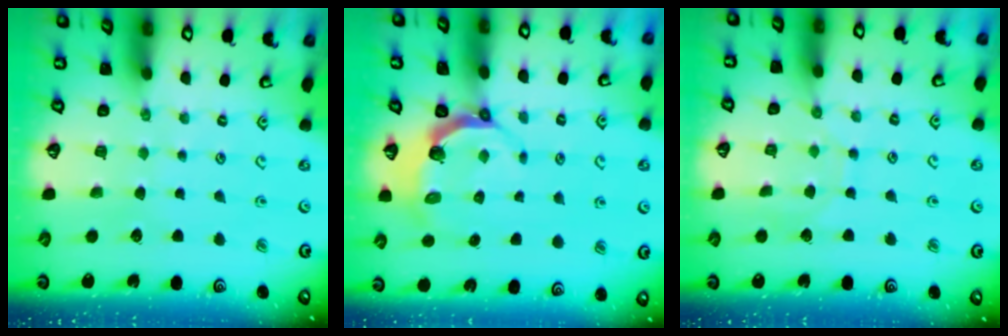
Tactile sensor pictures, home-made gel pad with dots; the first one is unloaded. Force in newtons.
{"total": 5.0, "press": 4.0, "slide": 3.0}
{"total": 5.4, "press": 5.4, "slide": 0.3}